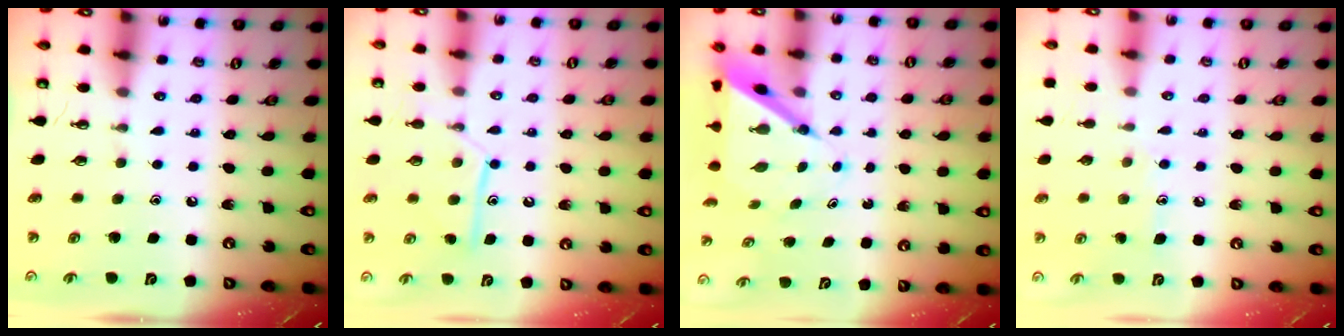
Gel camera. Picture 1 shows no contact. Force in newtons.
{"total": 10.4, "press": 10.4, "slide": 0.6}
{"total": 7.4, "press": 7.4, "slide": 0.6}
{"total": 6.1, "press": 6.1, "slide": 0.0}